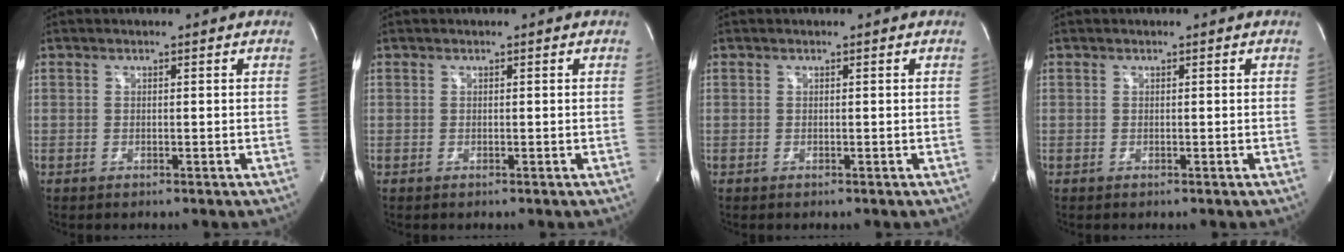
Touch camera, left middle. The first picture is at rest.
{"total": 0.0}
{"total": 0.0}
{"total": 0.0}